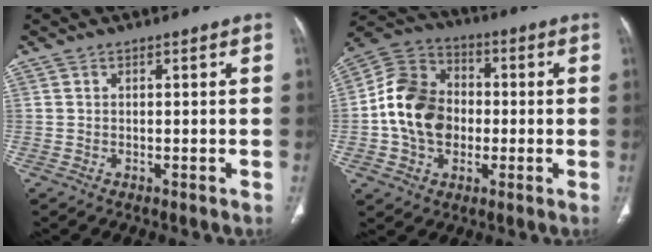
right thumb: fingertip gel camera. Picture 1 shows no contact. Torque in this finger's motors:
{"motor_torque": [1.62, 1.42, 1.16, -0.71, 0.15]}